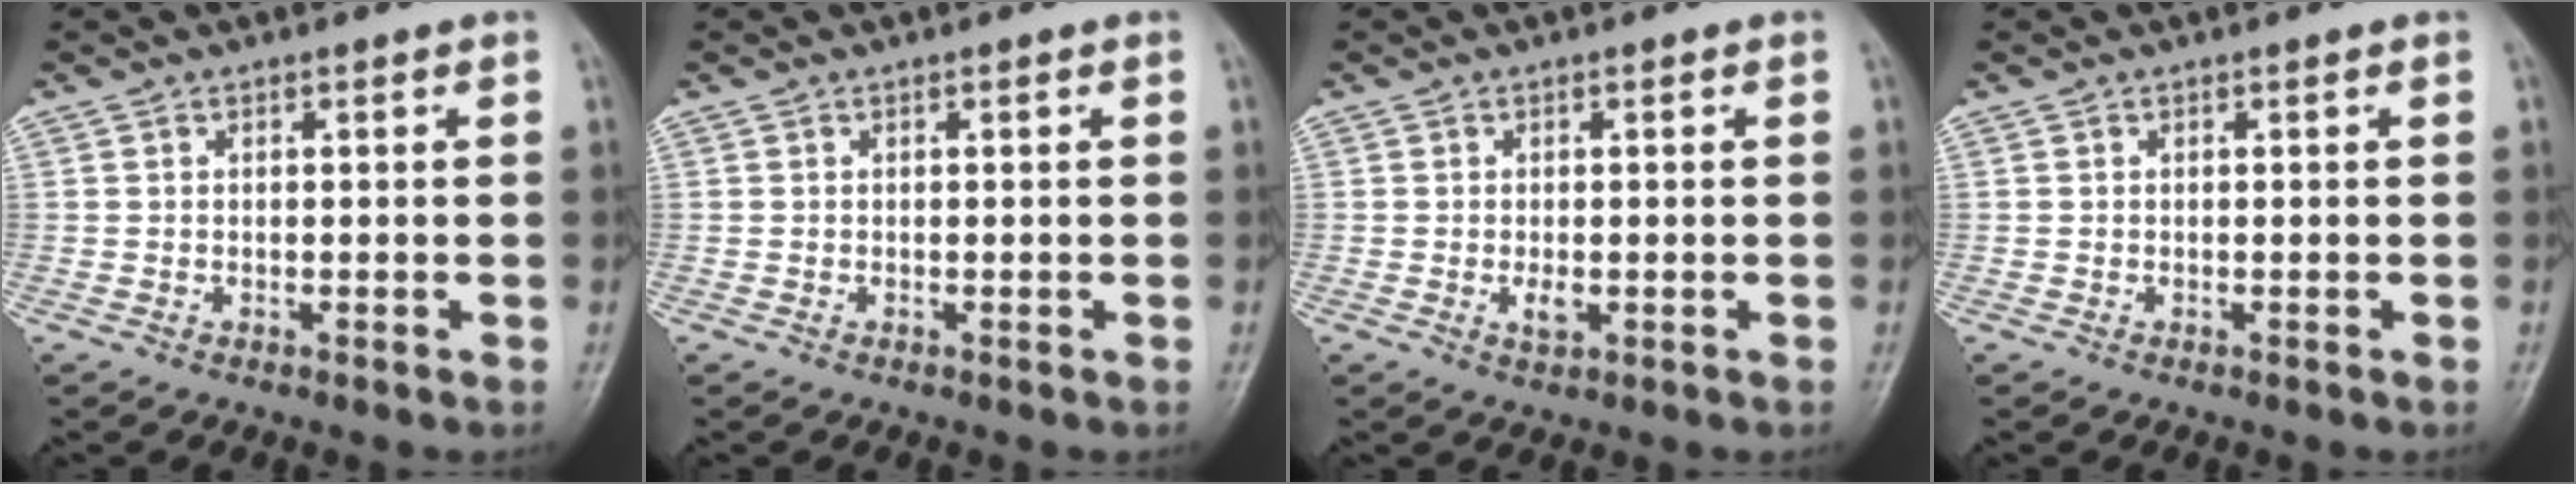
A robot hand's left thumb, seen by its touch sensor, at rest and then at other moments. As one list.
[{"total": 0.0}, {"total": 2.4, "force": [-0.3, 1.2, 2.0], "torque": [-0.035, -0.006, -0.005]}, {"total": 0.0}]